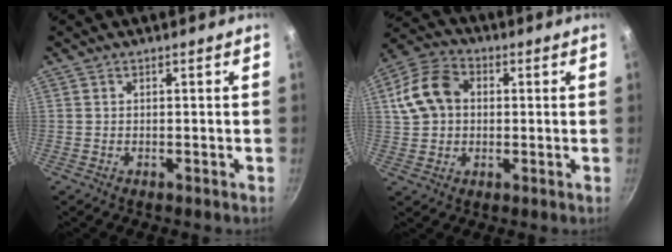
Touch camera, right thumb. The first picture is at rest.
{"total": 11.2, "force": [1.8, 8.6, 7.1], "torque": [-0.115, 0.019, 0.019]}